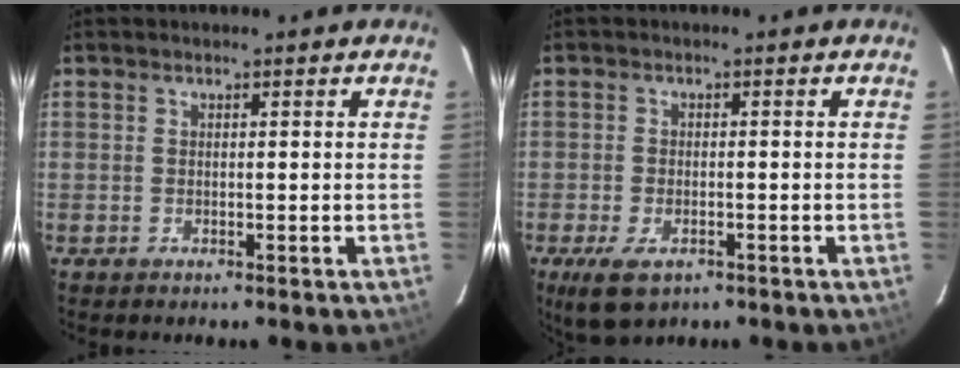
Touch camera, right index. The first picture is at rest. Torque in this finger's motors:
{"motor_torque": [0.63, -0.31, 0.37, 0.08]}